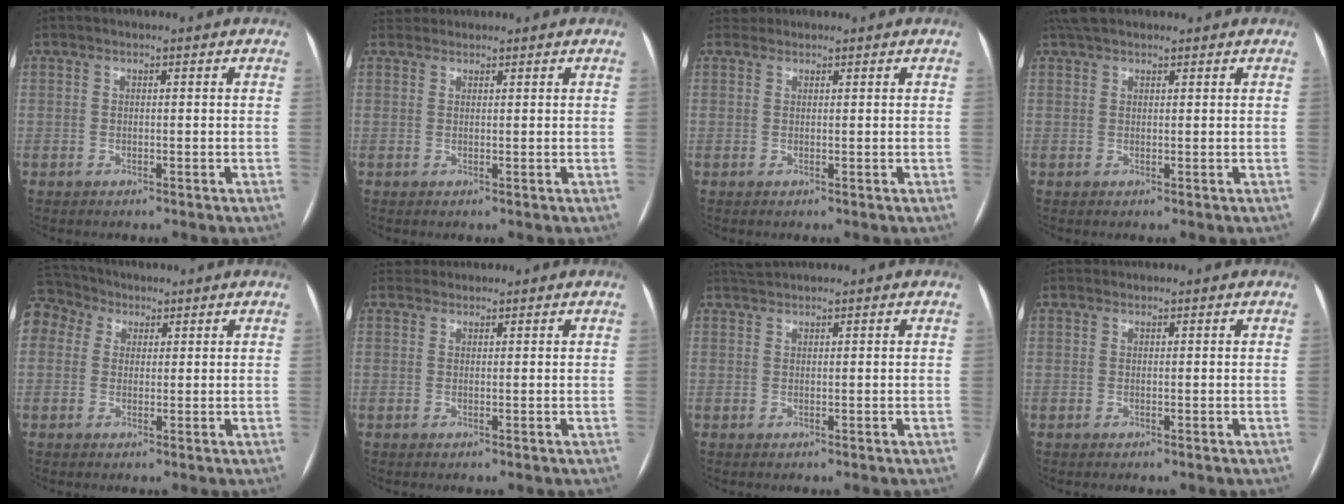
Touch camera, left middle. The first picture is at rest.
{"total": 1.6, "force": [1.5, 0.6, -0.3], "torque": [0.002, 0.018, 0.026]}
{"total": 1.1, "force": [0.9, 0.5, -0.4], "torque": [0.002, 0.012, 0.015]}
{"total": 4.2, "force": [3.4, 1.5, 1.8], "torque": [-0.030, 0.033, 0.062]}
{"total": 5.6, "force": [3.1, 4.5, 1.3], "torque": [-0.033, 0.037, 0.063]}
{"total": 1.5, "force": [1.3, 0.5, -0.4], "torque": [0.003, 0.015, 0.022]}
{"total": 1.6, "force": [1.6, -0.2, 0.1], "torque": [-0.004, 0.014, 0.037]}
{"total": 0.6, "force": [0.5, 0.2, -0.1], "torque": [-0.003, 0.013, 0.011]}